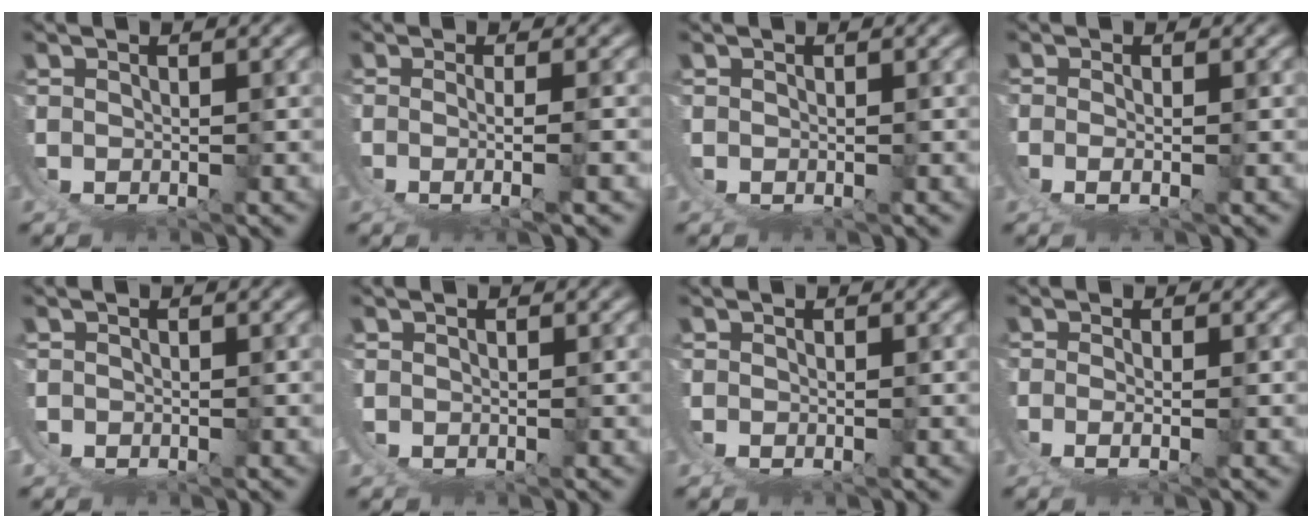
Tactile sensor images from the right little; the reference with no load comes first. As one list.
[{"total": 2.7, "force": [-0.1, 0.2, 2.7], "torque": [-0.059, -0.019, 0.011]}, {"total": 0.0}, {"total": 1.8, "force": [0.5, 0.0, 1.8], "torque": [-0.043, -0.010, 0.016]}, {"total": 1.6, "force": [0.1, 1.6, 0.2], "torque": [-0.019, -0.002, -0.003]}, {"total": 0.7, "force": [0.3, 0.6, 0.1], "torque": [-0.008, 0.002, 0.003]}, {"total": 0.5, "force": [-0.1, -0.2, 0.4], "torque": [-0.009, -0.002, 0.000]}, {"total": 2.1, "force": [0.4, 0.2, 2.0], "torque": [-0.050, -0.015, 0.017]}]